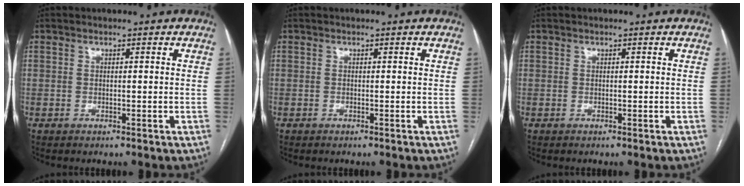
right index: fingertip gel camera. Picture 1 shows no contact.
{"total": 0.0}
{"total": 0.0}